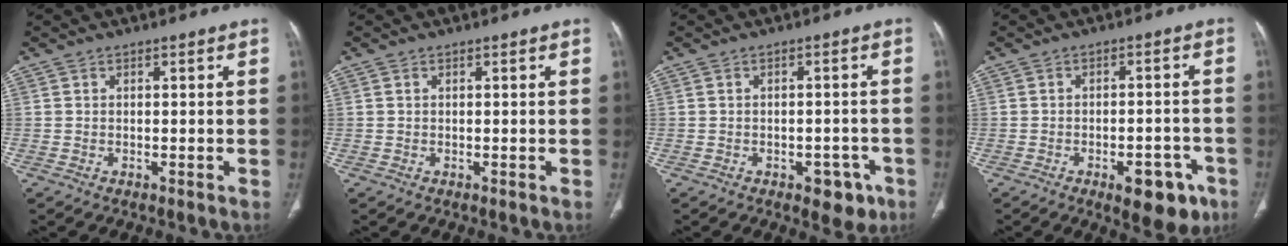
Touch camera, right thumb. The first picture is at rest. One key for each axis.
{"total": 0.0}
{"total": 5.3, "fx": -2.8, "fy": 3.2, "fz": 3.3, "tx": -0.017, "ty": 0.015, "tz": -0.030}
{"total": 9.2, "fx": -4.8, "fy": 4.3, "fz": 6.6, "tx": -0.060, "ty": 0.023, "tz": -0.055}